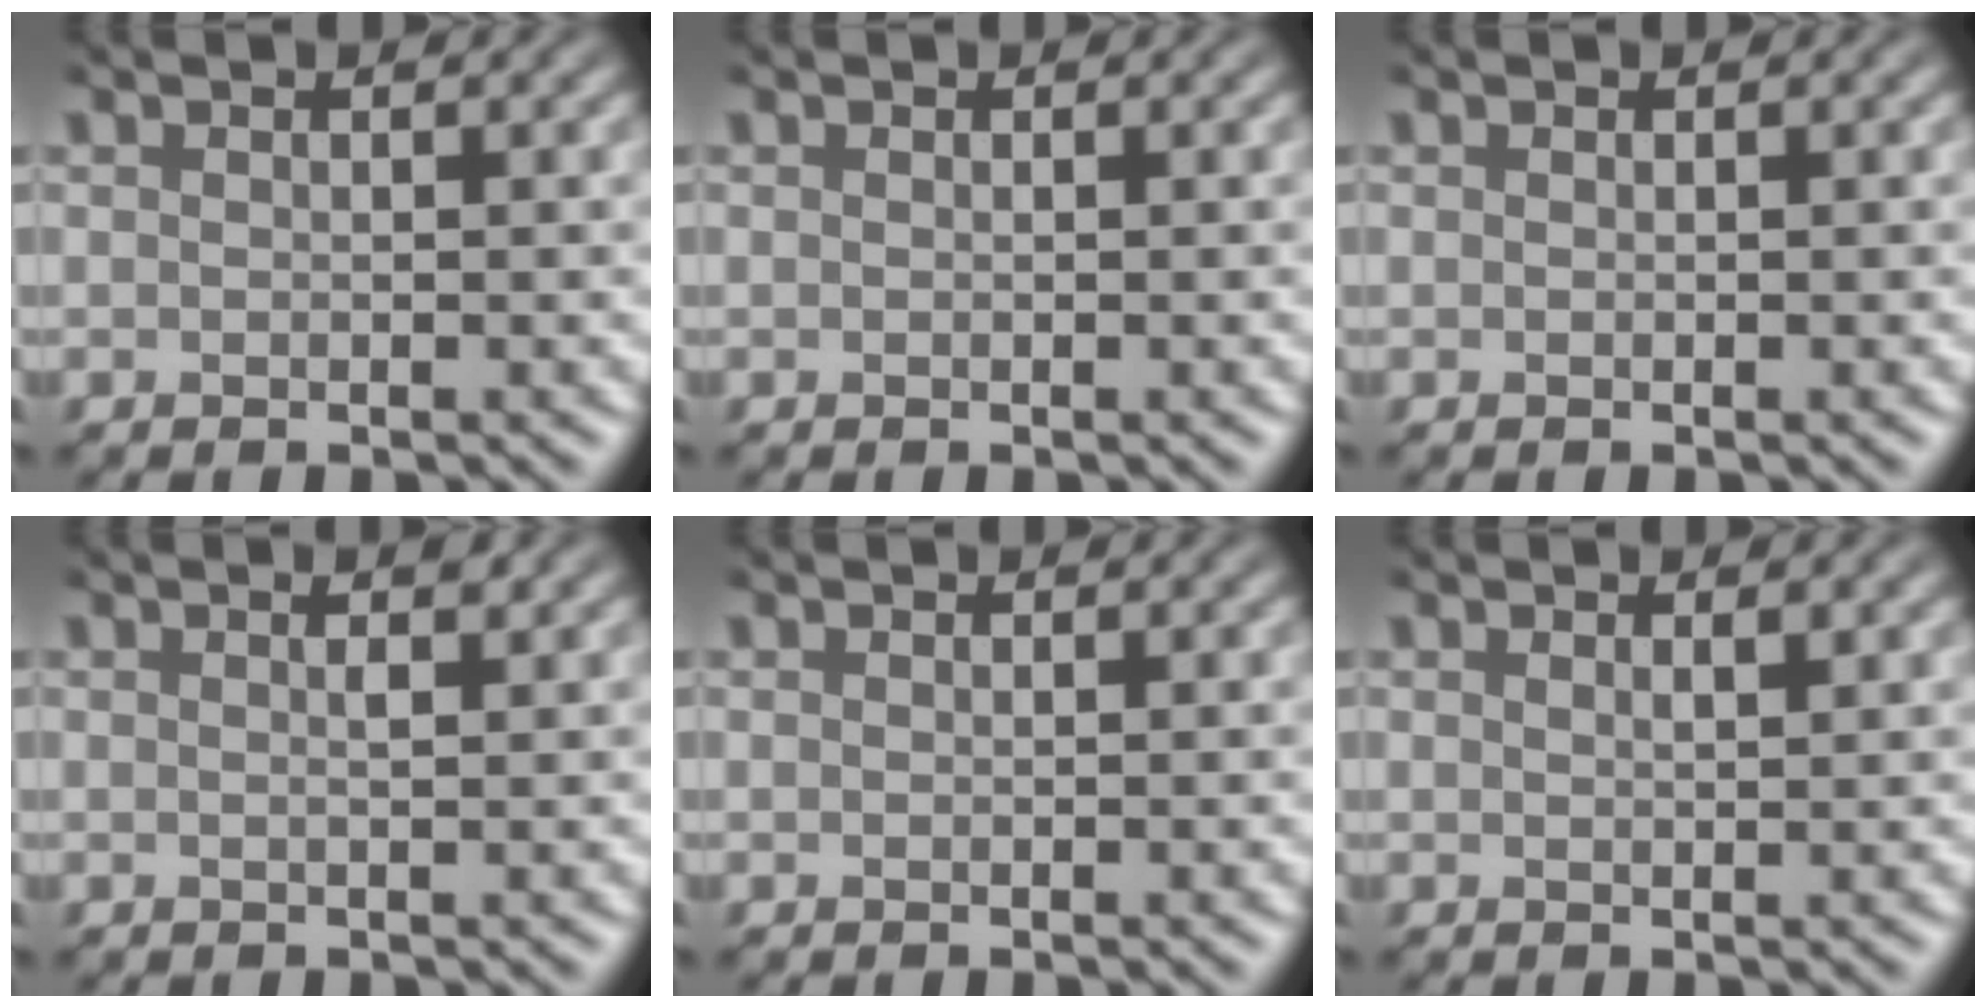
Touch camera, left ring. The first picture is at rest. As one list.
[{"total": 0.0}, {"total": 0.0}, {"total": 1.1, "force": [0.4, 0.1, 1.0], "torque": [-0.015, 0.003, 0.003]}, {"total": 0.0}, {"total": 0.8, "force": [0.5, 0.2, 0.5], "torque": [-0.008, -0.002, 0.009]}]